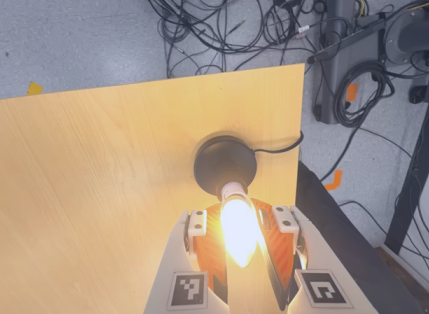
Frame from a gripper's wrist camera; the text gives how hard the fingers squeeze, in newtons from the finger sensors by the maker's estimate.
{"total": 15.9, "left": 14.1, "right": 17.8}